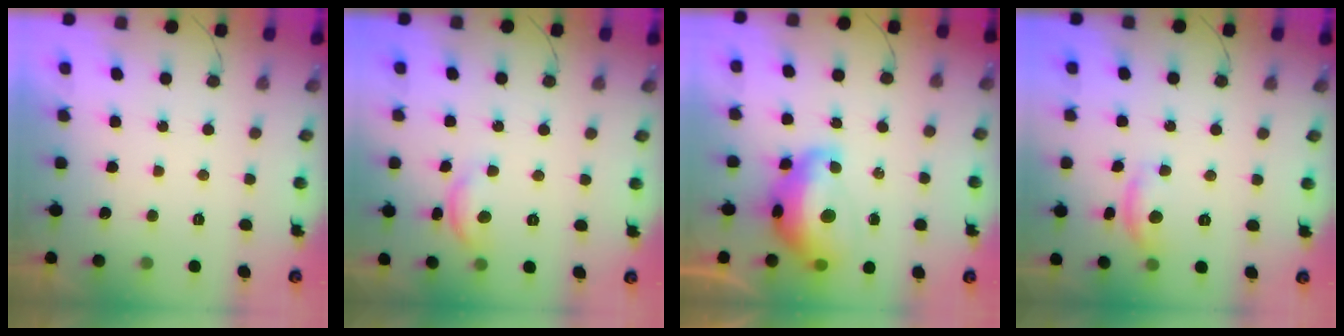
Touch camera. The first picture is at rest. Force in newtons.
{"total": 8.4, "press": 8.3, "slide": 0.4}
{"total": 14.6, "press": 14.5, "slide": 1.7}
{"total": 8.6, "press": 8.6, "slide": 0.4}